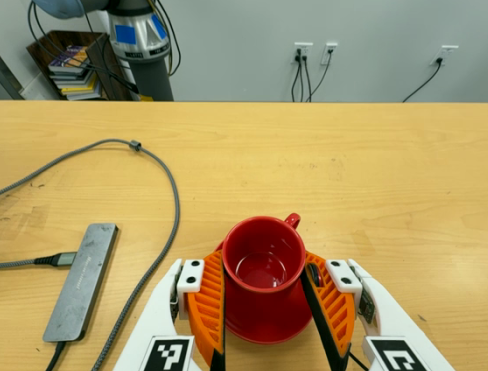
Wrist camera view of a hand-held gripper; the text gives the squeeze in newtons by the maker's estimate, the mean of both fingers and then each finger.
{"total": 5.3, "left": 5.4, "right": 5.2}